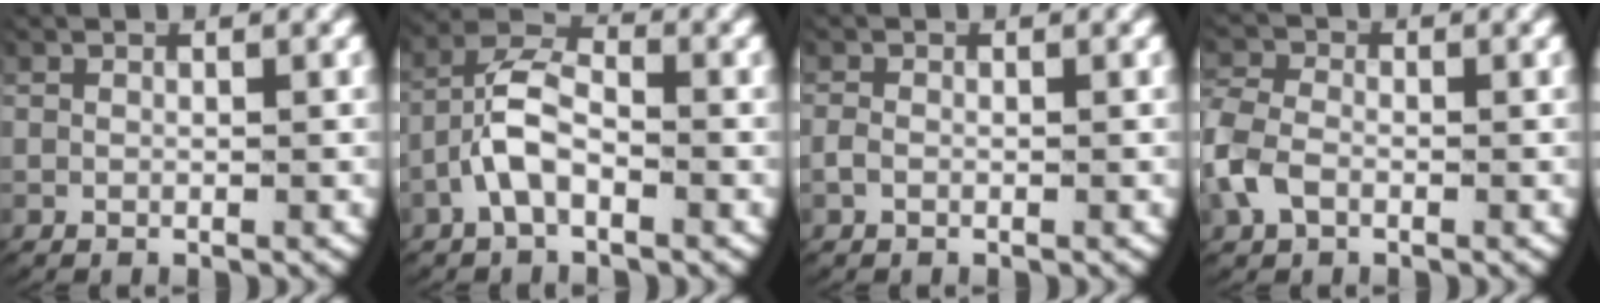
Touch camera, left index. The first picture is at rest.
{"total": 4.7, "force": [-0.5, 3.1, 3.5], "torque": [-0.068, 0.000, -0.018]}
{"total": 0.8, "force": [-0.4, 0.4, 0.4], "torque": [-0.020, -0.003, -0.006]}
{"total": 3.6, "force": [-0.9, 2.9, 1.9], "torque": [-0.062, -0.010, -0.012]}